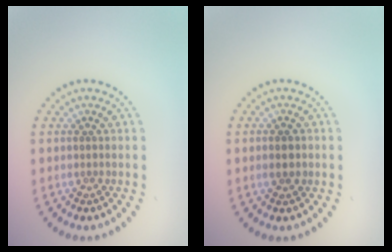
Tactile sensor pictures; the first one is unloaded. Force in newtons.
{"total": 1.2, "press": 1.2, "slide": 0.1}